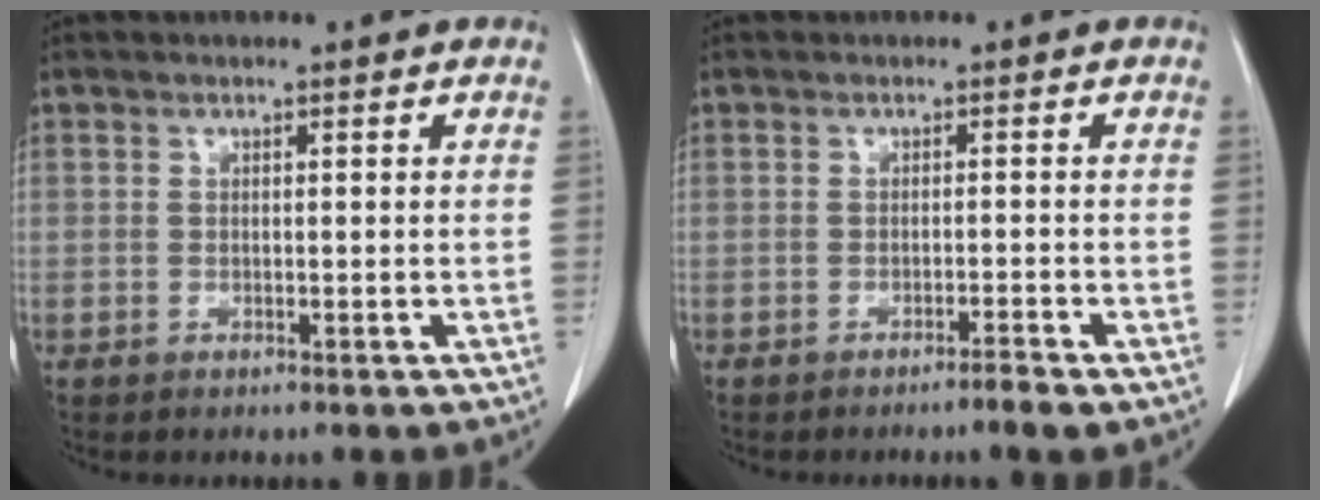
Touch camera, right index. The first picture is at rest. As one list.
[{"total": 1.6, "force": [-1.3, -0.3, 0.9], "torque": [-0.012, 0.000, -0.021]}]